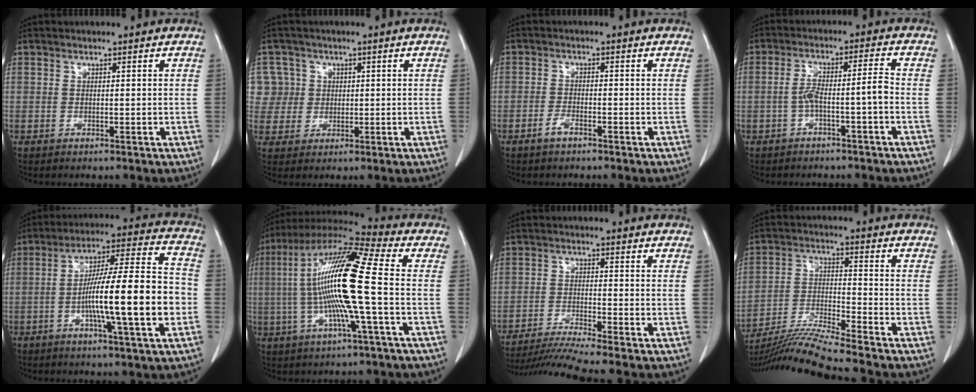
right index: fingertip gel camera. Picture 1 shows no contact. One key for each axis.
{"total": 6.5, "fx": 1.7, "fy": 6.2, "fz": -0.1, "tx": 0.014, "ty": 0.022, "tz": 0.041}
{"total": 1.9, "fx": -1.4, "fy": 0.5, "fz": 1.2, "tx": -0.024, "ty": 0.002, "tz": -0.027}
{"total": 5.2, "fx": -1.9, "fy": 0.1, "fz": 4.8, "tx": -0.094, "ty": 0.025, "tz": -0.027}
{"total": 18.0, "fx": -3.8, "fy": 1.0, "fz": 17.6, "tx": -0.287, "ty": 0.010, "tz": -0.063}
{"total": 18.0, "fx": -1.0, "fy": 0.7, "fz": 18.0, "tx": -0.351, "ty": 0.010, "tz": -0.033}
{"total": 8.1, "fx": -7.1, "fy": -2.4, "fz": 3.1, "tx": -0.049, "ty": -0.022, "tz": -0.125}
{"total": 12.1, "fx": -11.0, "fy": -2.5, "fz": 4.5, "tx": -0.079, "ty": -0.010, "tz": -0.200}